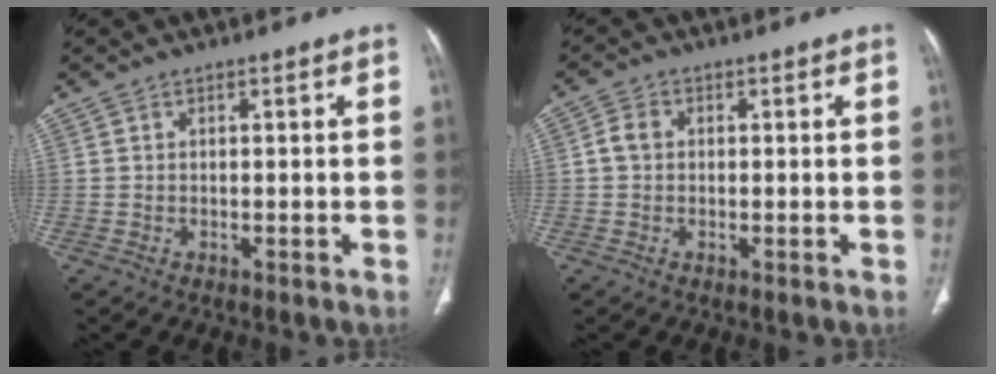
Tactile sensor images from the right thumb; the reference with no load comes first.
{"total": 2.8, "force": [0.1, 2.3, 1.6], "torque": [-0.030, 0.007, -0.002]}